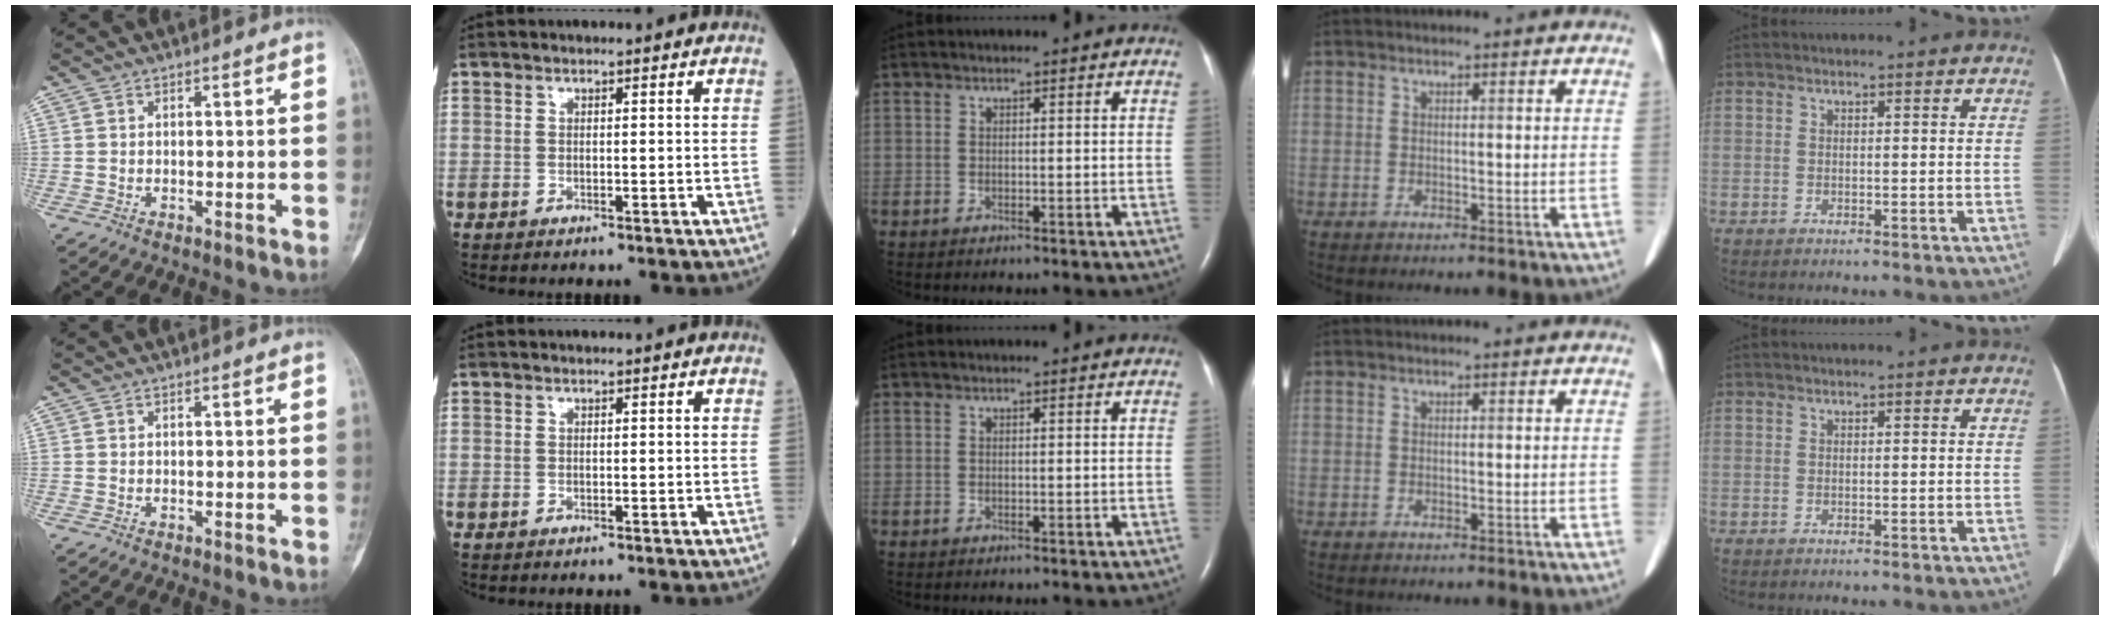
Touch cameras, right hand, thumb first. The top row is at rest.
{}